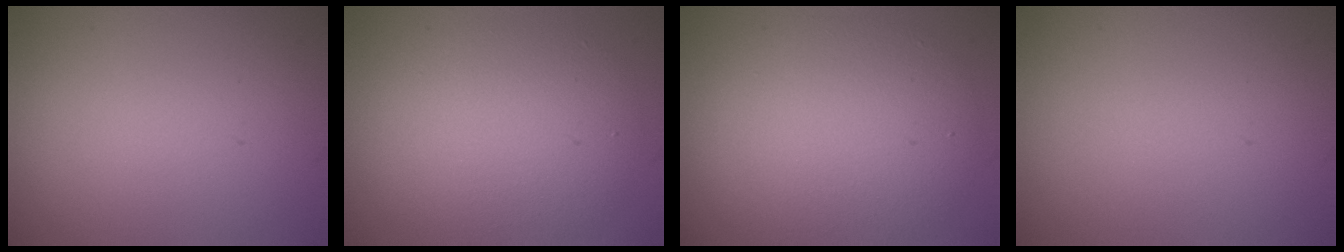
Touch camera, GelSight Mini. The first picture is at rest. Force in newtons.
{"total": 5.9, "press": 5.9, "slide": 0.6}
{"total": 6.9, "press": 6.9, "slide": 0.7}
{"total": 0.0}